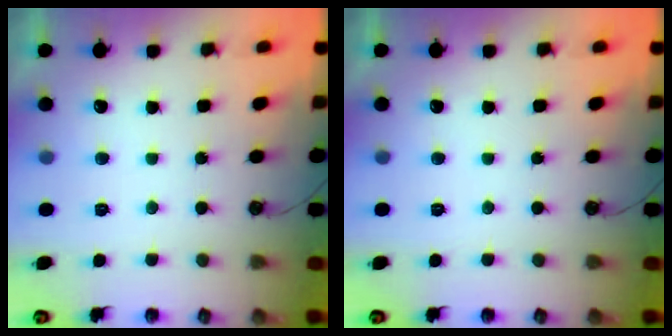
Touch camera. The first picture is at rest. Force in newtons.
{"total": 0.0}